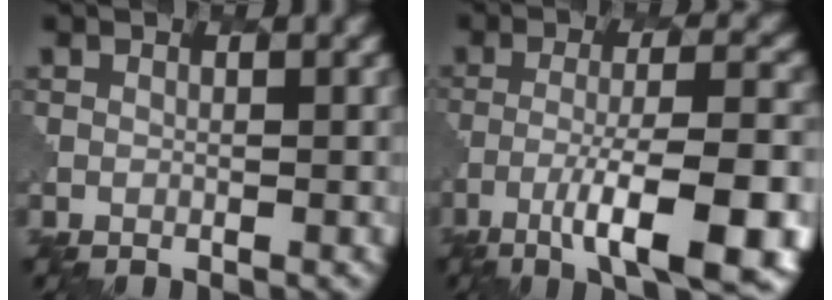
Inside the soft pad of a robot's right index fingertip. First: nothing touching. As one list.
[{"total": 11.1, "force": [-5.6, 2.8, 9.2], "torque": [-0.151, -0.005, -0.086]}]